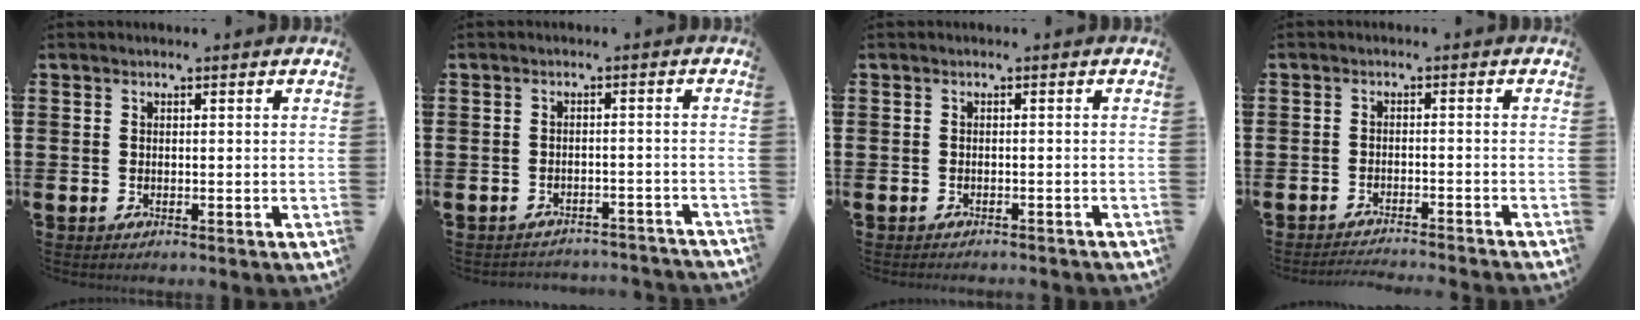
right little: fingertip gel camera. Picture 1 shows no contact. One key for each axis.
{"total": 2.0, "fx": -2.0, "fy": 0.0, "fz": -0.1, "tx": -0.004, "ty": 0.004, "tz": -0.043}
{"total": 0.7, "fx": -0.7, "fy": 0.0, "fz": 0.0, "tx": 0.000, "ty": -0.001, "tz": -0.014}
{"total": 1.8, "fx": -1.8, "fy": -0.3, "fz": 0.1, "tx": -0.002, "ty": 0.004, "tz": -0.036}